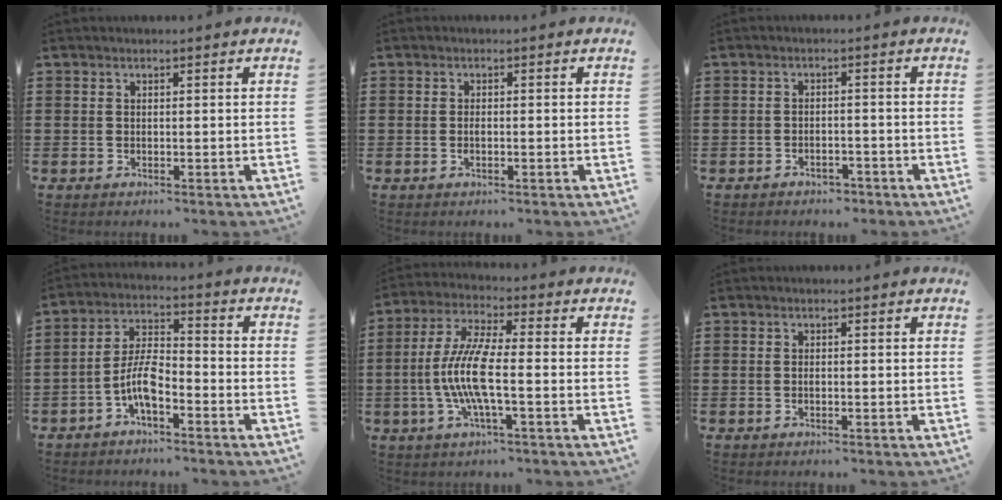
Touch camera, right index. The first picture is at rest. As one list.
[{"total": 1.0, "force": [-0.3, 0.3, 0.9], "torque": [-0.018, -0.004, -0.004]}, {"total": 2.0, "force": [-1.9, 0.5, 0.2], "torque": [-0.011, 0.001, -0.041]}, {"total": 6.7, "force": [-3.2, 2.3, 5.3], "torque": [-0.125, 0.001, -0.067]}, {"total": 9.5, "force": [-2.0, 2.2, 9.0], "torque": [-0.201, -0.015, -0.046]}, {"total": 0.6, "force": [-0.2, 0.2, 0.6], "torque": [-0.013, -0.003, -0.003]}]